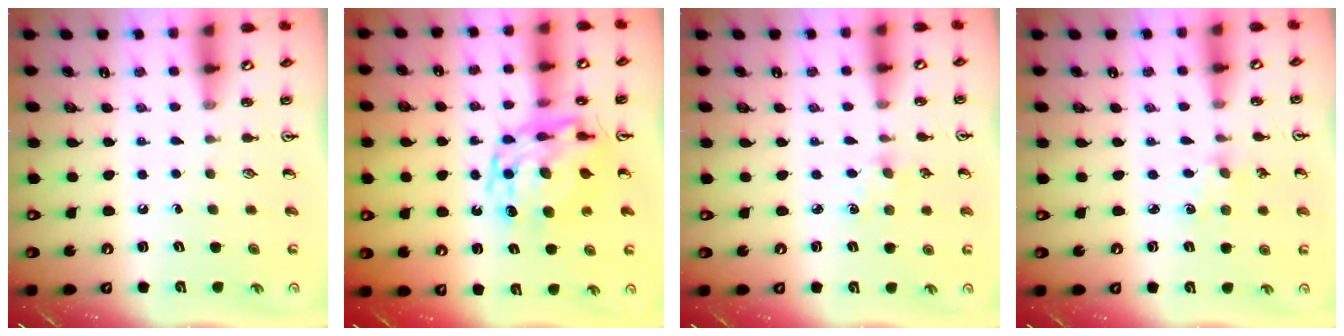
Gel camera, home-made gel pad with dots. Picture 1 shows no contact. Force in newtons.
{"total": 14.8, "press": 14.7, "slide": 1.3}
{"total": 2.3, "press": 2.3, "slide": 0.4}
{"total": 0.8, "press": 0.8, "slide": 0.2}